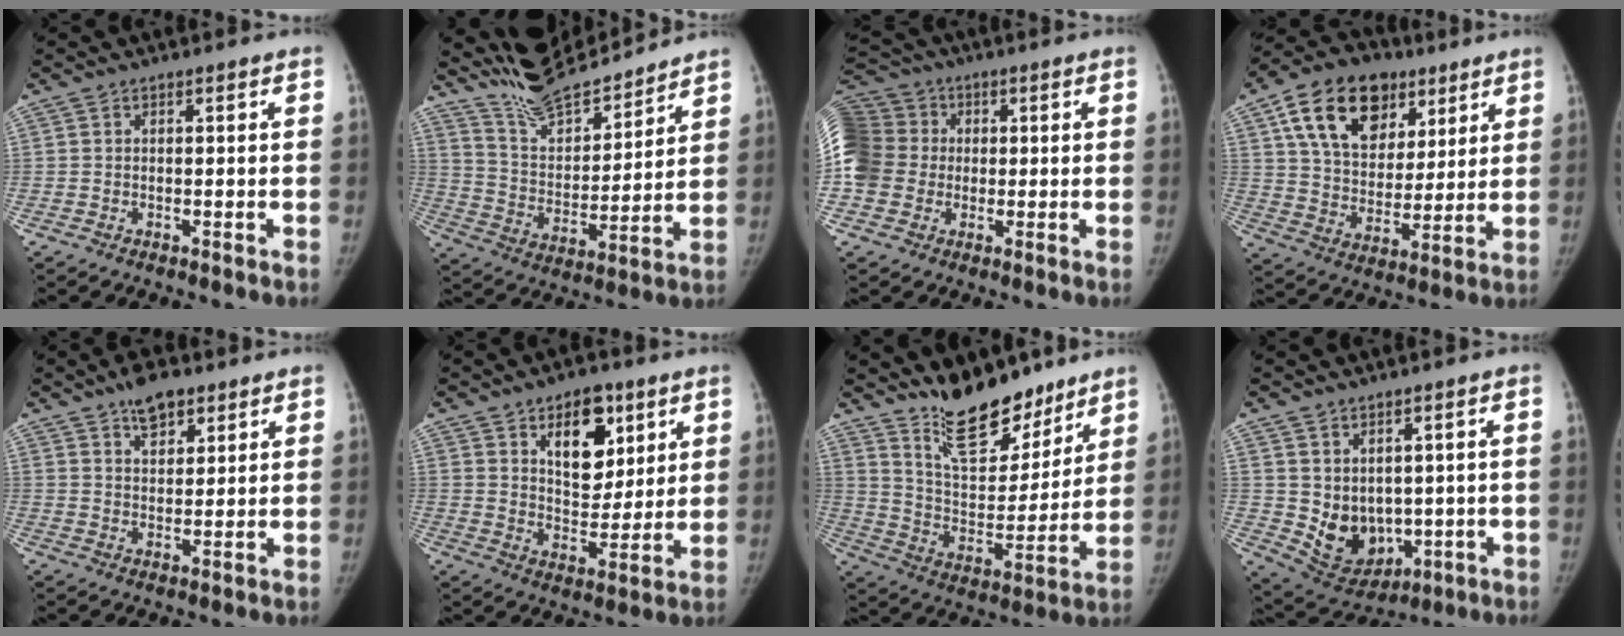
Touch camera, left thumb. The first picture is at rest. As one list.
[{"total": 15.4, "force": [14.3, 3.5, 4.2], "torque": [-0.043, -0.082, 0.262]}, {"total": 16.1, "force": [0.4, 14.3, 7.4], "torque": [-0.179, 0.041, 0.005]}, {"total": 20.0, "force": [9.7, 13.4, 11.1], "torque": [-0.153, -0.019, 0.162]}, {"total": 6.8, "force": [4.6, 3.4, 3.6], "torque": [-0.030, -0.024, 0.073]}, {"total": 12.8, "force": [6.3, 7.7, 8.0], "torque": [-0.072, -0.036, 0.104]}, {"total": 17.6, "force": [14.1, 7.1, 7.8], "torque": [-0.068, -0.101, 0.238]}, {"total": 9.6, "force": [0.5, 7.7, 5.7], "torque": [-0.059, -0.021, 0.041]}]